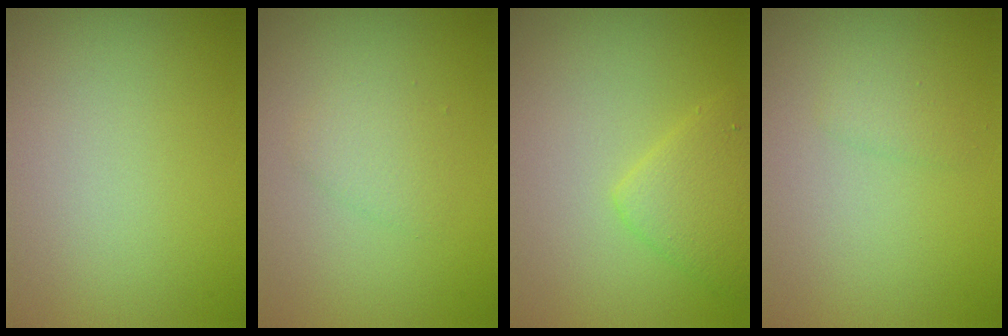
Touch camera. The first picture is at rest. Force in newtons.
{"total": 1.6, "press": 1.6, "slide": 0.1}
{"total": 2.8, "press": 2.8, "slide": 0.2}
{"total": 1.0, "press": 1.0, "slide": 0.1}